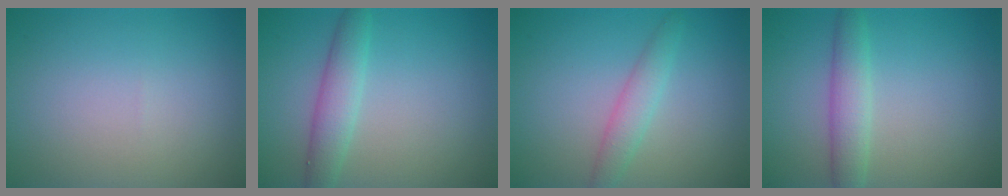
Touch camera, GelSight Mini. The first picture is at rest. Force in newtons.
{"total": 2.9, "press": 2.9, "slide": 0.1}
{"total": 2.3, "press": 2.3, "slide": 0.2}
{"total": 2.9, "press": 2.9, "slide": 0.2}